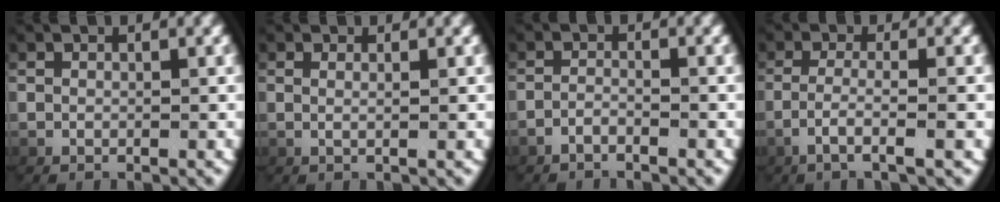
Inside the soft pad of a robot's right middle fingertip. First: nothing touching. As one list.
[{"total": 1.1, "force": [0.3, -0.5, 0.9], "torque": [-0.024, -0.006, 0.010]}, {"total": 1.9, "force": [-1.8, 0.0, 0.5], "torque": [-0.020, -0.005, -0.032]}, {"total": 3.2, "force": [-1.6, 0.0, 2.8], "torque": [-0.065, -0.011, -0.019]}]